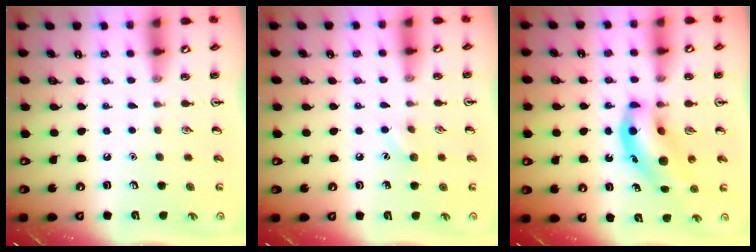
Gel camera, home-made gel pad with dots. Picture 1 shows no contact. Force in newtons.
{"total": 5.3, "press": 5.1, "slide": 1.6}
{"total": 11.0, "press": 10.6, "slide": 2.9}